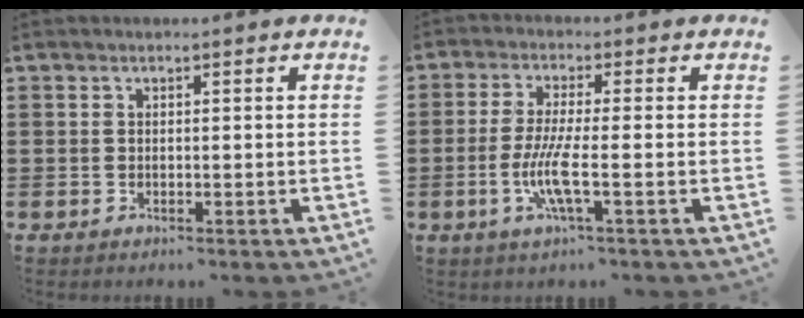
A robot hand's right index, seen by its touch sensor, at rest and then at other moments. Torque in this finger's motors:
{"motor_torque": [2.15, -0.01, 0.61, 0.20]}